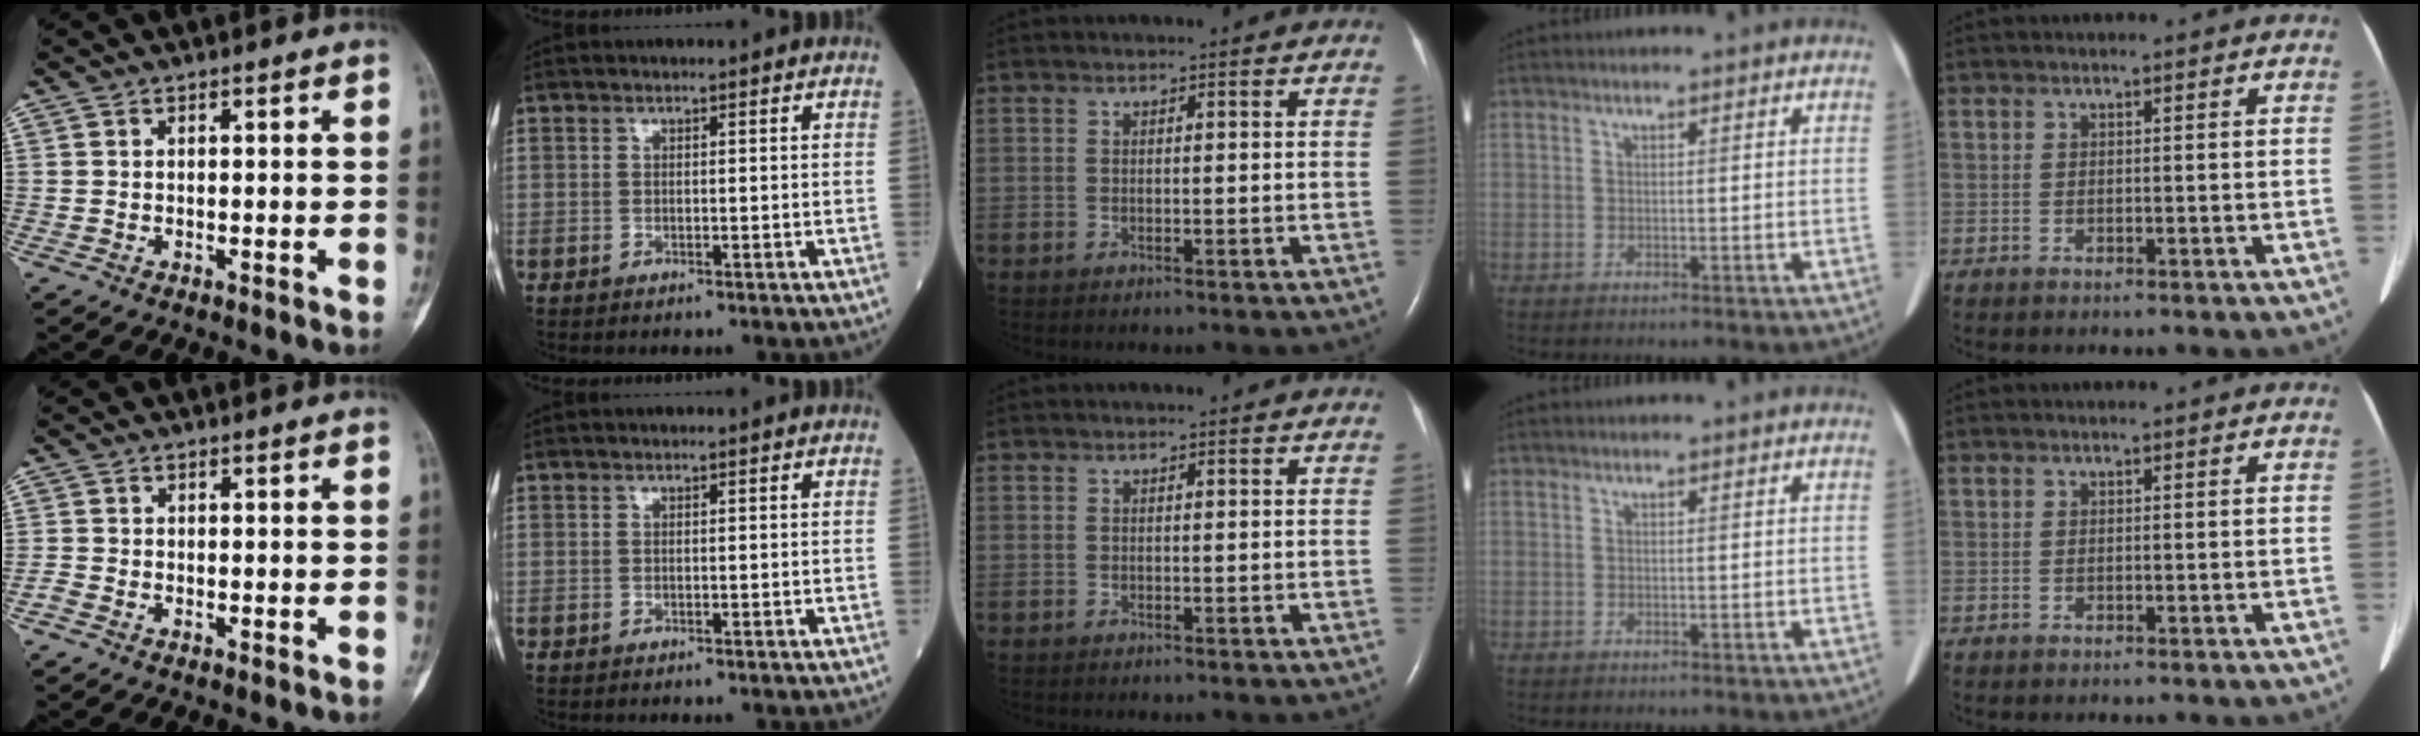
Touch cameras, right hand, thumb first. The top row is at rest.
{"thumb": {"total": 0.9, "force": [-0.7, 0.5, 0.4], "torque": [-0.012, -0.001, -0.020]}}